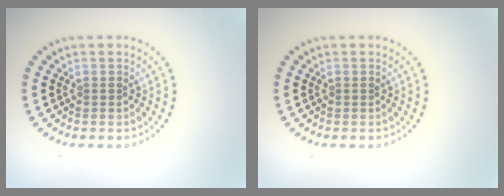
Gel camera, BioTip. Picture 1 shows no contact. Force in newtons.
{"total": 0.0}